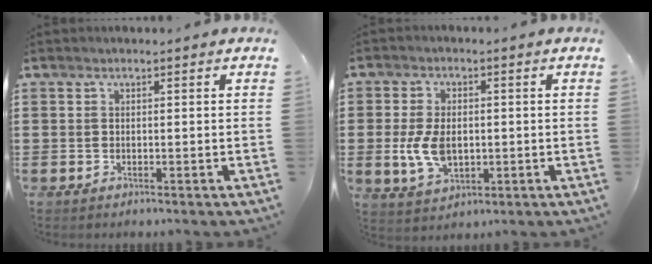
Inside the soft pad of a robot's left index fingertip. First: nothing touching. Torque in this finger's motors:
{"motor_torque": [1.08, 0.37, 0.47, 0.09]}